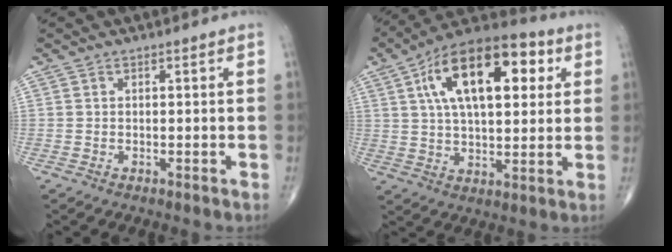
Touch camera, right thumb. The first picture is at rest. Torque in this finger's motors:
{"motor_torque": [-0.54, 1.54, 1.66, 0.81, 0.19]}